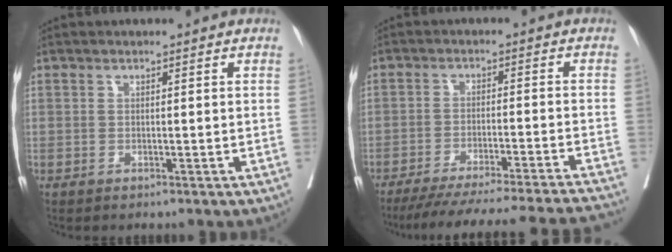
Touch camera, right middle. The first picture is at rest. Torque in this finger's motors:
{"motor_torque": [1.06, -1.08, 0.15, 0.07]}